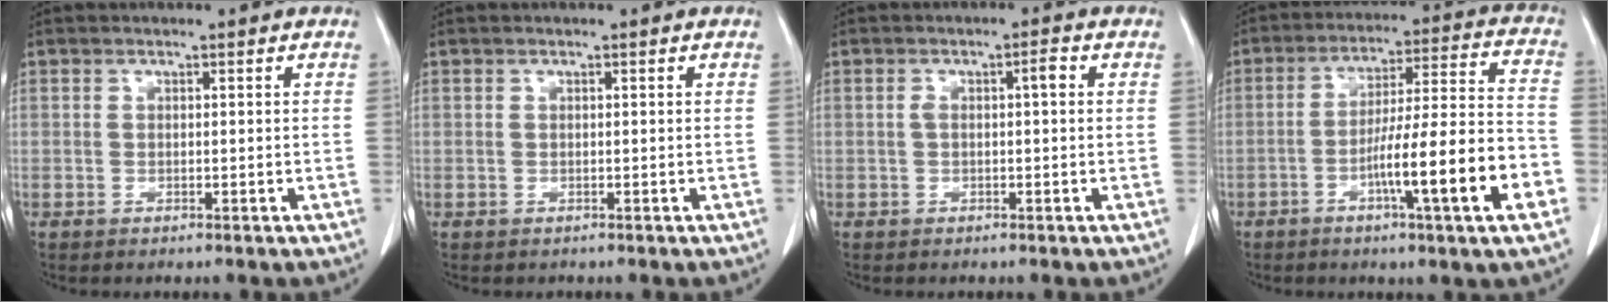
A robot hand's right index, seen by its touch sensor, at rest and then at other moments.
{"total": 0.0}
{"total": 2.6, "force": [0.4, 0.6, 2.5], "torque": [-0.046, 0.013, 0.008]}
{"total": 15.8, "force": [-5.9, 0.1, 14.7], "torque": [-0.234, 0.005, -0.092]}